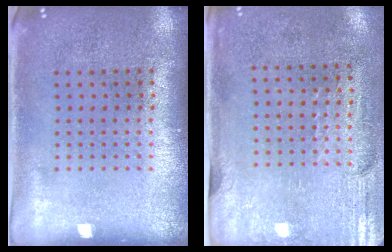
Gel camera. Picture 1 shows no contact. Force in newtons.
{"total": 2.9, "press": 2.5, "slide": 1.5}